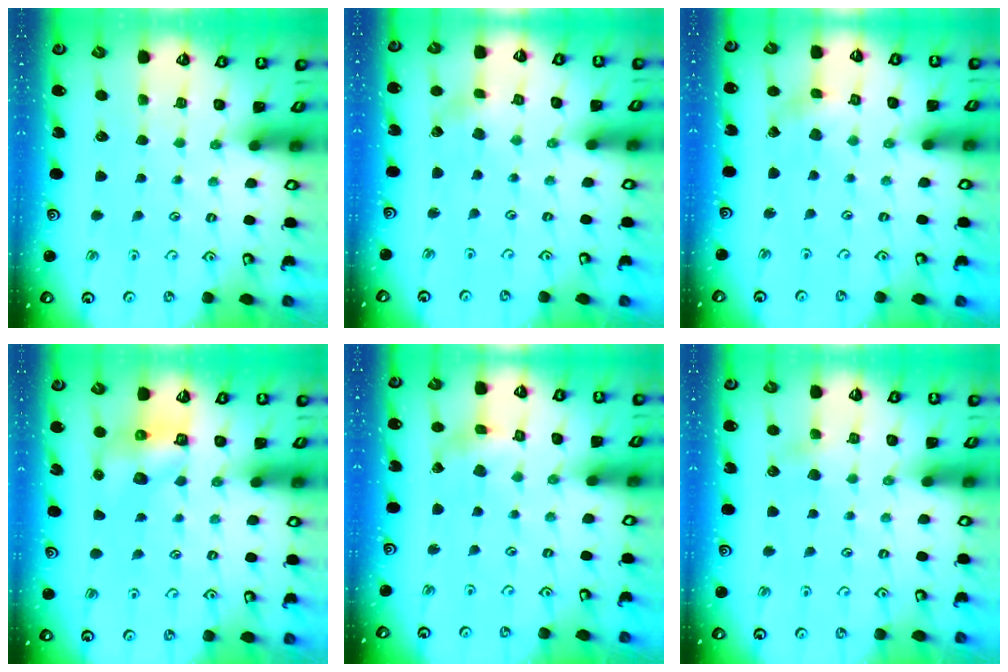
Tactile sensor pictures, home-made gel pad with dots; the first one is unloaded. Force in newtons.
{"total": 2.0, "press": 2.0, "slide": 0.4}
{"total": 2.4, "press": 2.4, "slide": 0.3}
{"total": 6.5, "press": 6.5, "slide": 0.6}
{"total": 2.4, "press": 2.4, "slide": 0.5}
{"total": 2.6, "press": 2.6, "slide": 0.5}